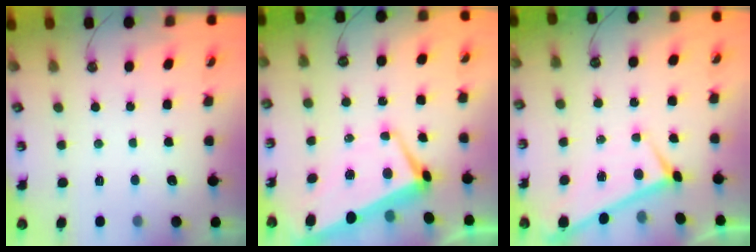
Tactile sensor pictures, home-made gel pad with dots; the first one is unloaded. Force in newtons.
{"total": 1.8, "press": 1.1, "slide": 1.3}
{"total": 0.0}